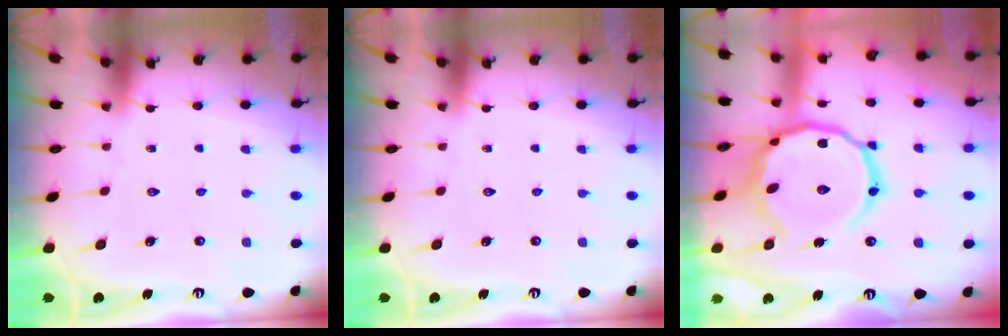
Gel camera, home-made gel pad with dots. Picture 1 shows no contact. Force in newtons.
{"total": 0.0}
{"total": 17.8, "press": 17.7, "slide": 1.5}